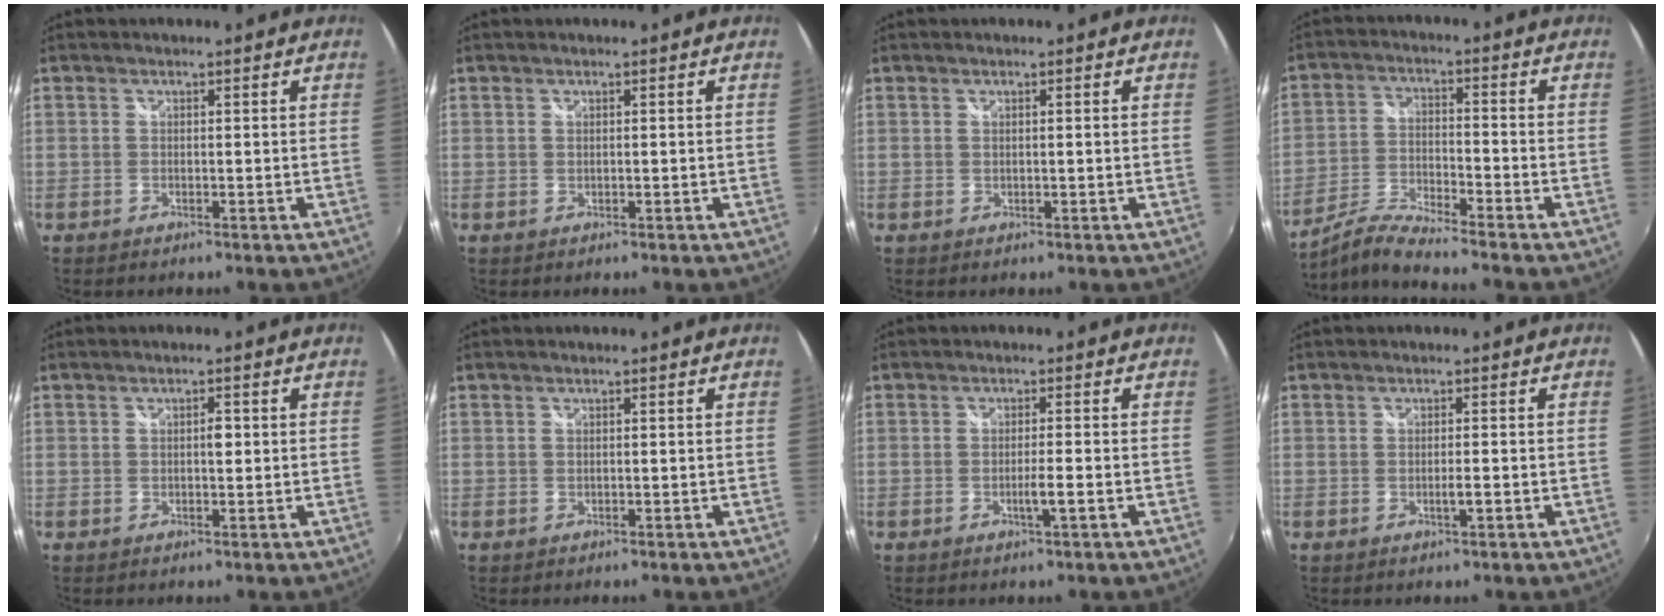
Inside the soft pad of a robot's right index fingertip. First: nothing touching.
{"total": 0.0}
{"total": 0.7, "force": [0.3, -0.1, 0.6], "torque": [-0.011, 0.002, 0.005]}
{"total": 8.4, "force": [-7.6, -1.2, 3.4], "torque": [-0.078, -0.003, -0.150]}
{"total": 1.8, "force": [0.3, 0.8, 1.5], "torque": [-0.022, 0.002, 0.004]}
{"total": 0.0}
{"total": 2.7, "force": [-1.0, -0.4, 2.5], "torque": [-0.041, -0.006, -0.018]}
{"total": 1.7, "force": [-0.5, 0.1, 1.6], "torque": [-0.027, -0.003, -0.009]}